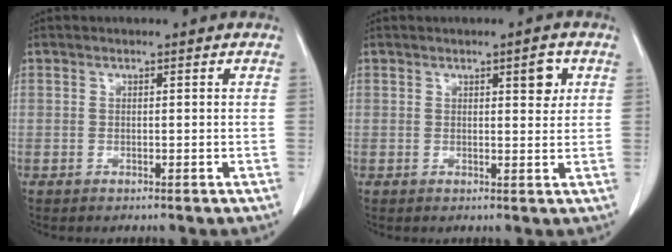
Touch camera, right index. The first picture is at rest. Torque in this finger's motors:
{"motor_torque": [0.05, 0.12, 0.05, 0.01]}